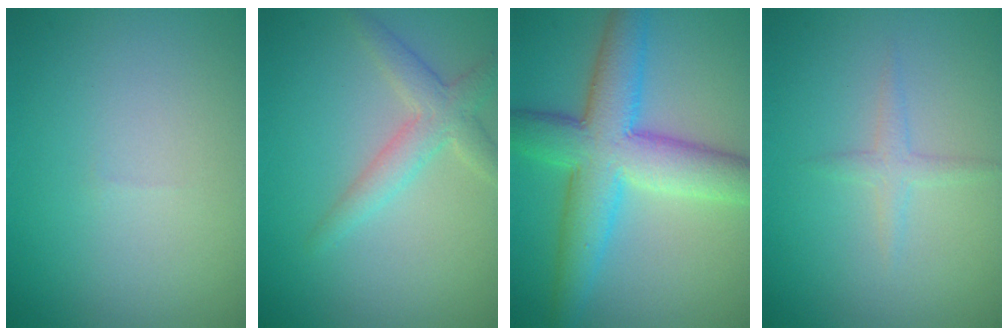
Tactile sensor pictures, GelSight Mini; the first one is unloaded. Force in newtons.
{"total": 2.8, "press": 2.8, "slide": 0.1}
{"total": 8.3, "press": 8.3, "slide": 0.1}
{"total": 1.3, "press": 1.3, "slide": 0.0}